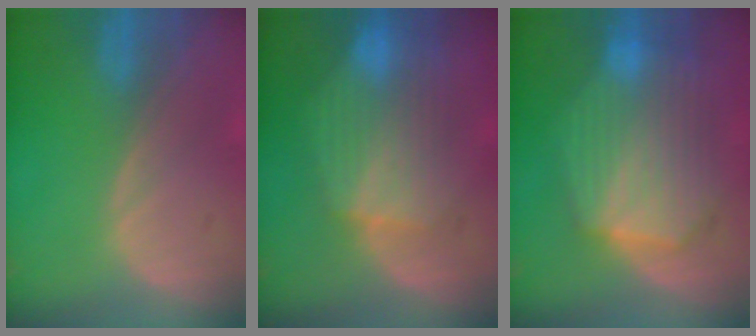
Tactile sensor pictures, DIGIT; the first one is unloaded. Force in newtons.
{"total": 8.8, "press": 8.1, "slide": 3.5}
{"total": 10.7, "press": 10.6, "slide": 0.8}